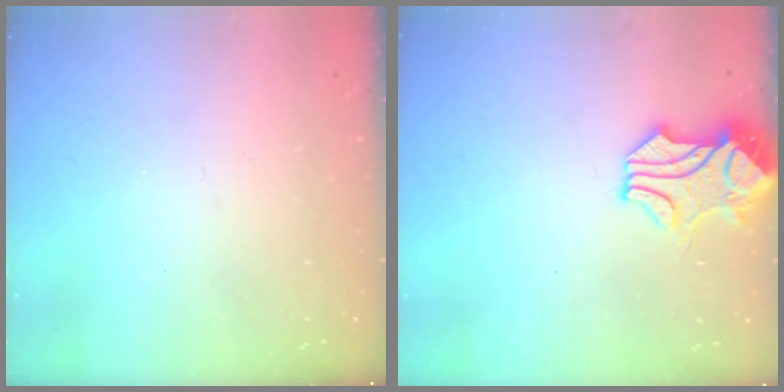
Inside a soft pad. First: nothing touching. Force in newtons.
{"total": 1.5, "press": 1.5, "slide": 0.2}